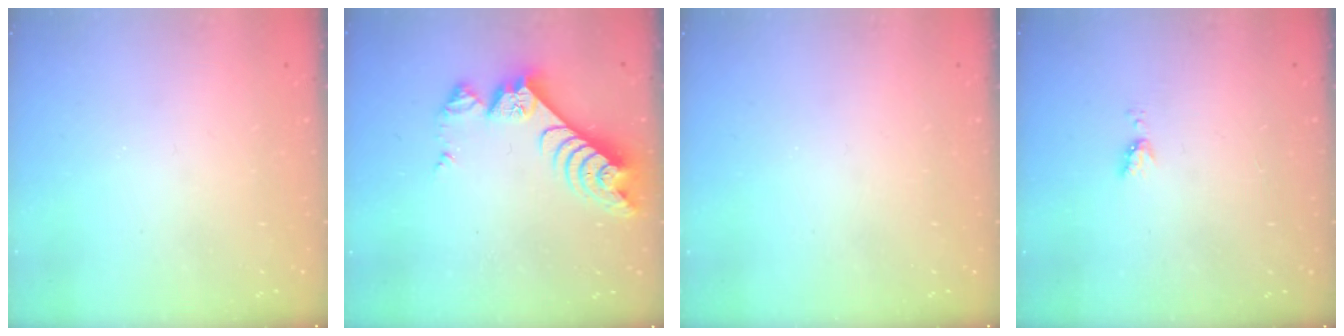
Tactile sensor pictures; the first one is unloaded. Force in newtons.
{"total": 10.1, "press": 10.0, "slide": 1.0}
{"total": 0.0}
{"total": 4.0, "press": 4.0, "slide": 0.5}